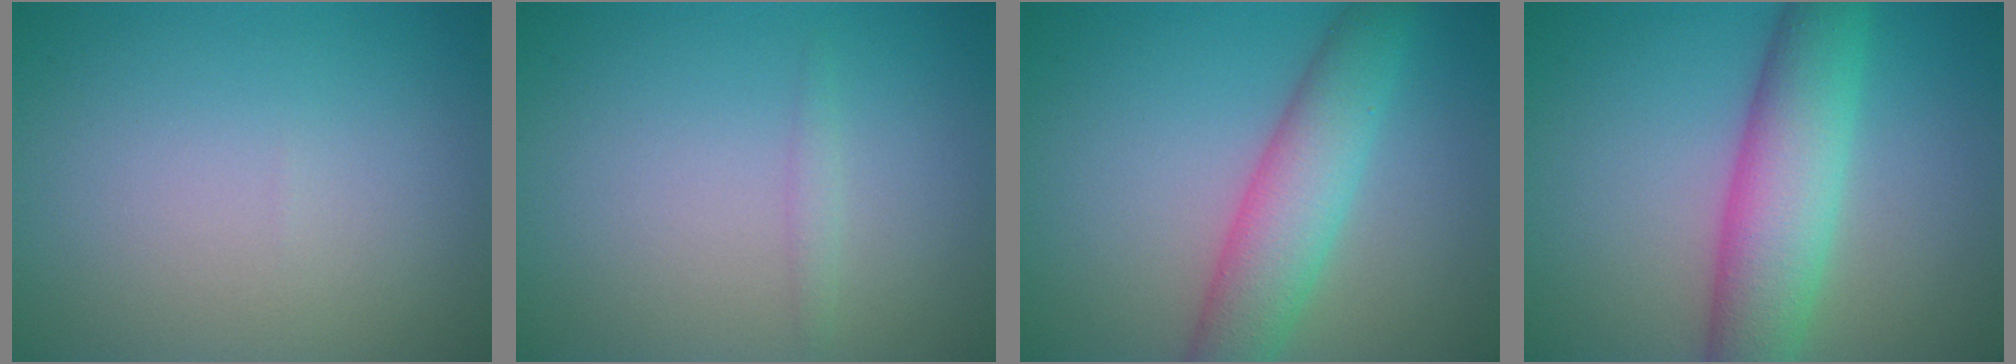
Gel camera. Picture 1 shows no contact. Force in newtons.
{"total": 0.8, "press": 0.8, "slide": 0.1}
{"total": 5.6, "press": 5.6, "slide": 0.2}
{"total": 7.1, "press": 7.1, "slide": 0.2}